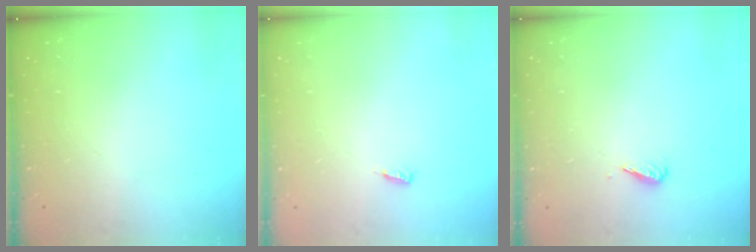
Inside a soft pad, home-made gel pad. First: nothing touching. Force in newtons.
{"total": 3.1, "press": 3.1, "slide": 0.2}
{"total": 2.7, "press": 2.7, "slide": 0.6}